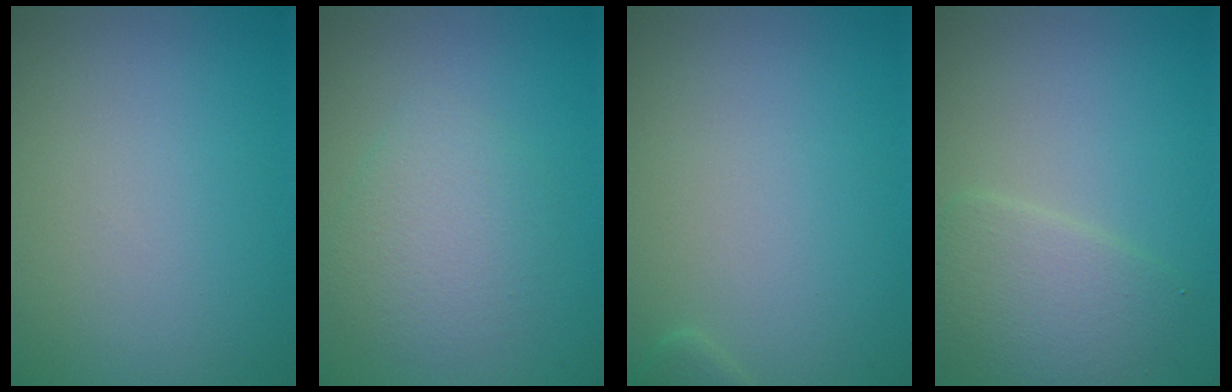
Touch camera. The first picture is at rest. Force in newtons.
{"total": 3.1, "press": 3.1, "slide": 0.0}
{"total": 0.8, "press": 0.8, "slide": 0.1}
{"total": 3.2, "press": 3.2, "slide": 0.1}